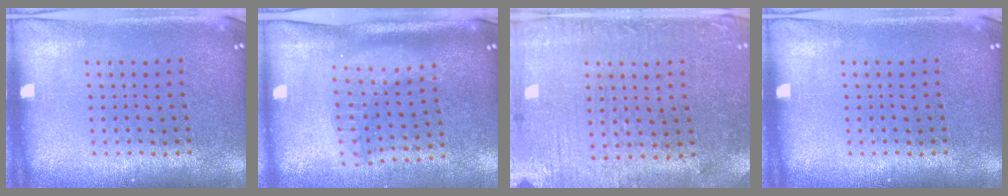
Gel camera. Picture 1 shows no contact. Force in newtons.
{"total": 1.9, "press": 1.6, "slide": 1.1}
{"total": 0.6, "press": 0.4, "slide": 0.5}
{"total": 0.0}